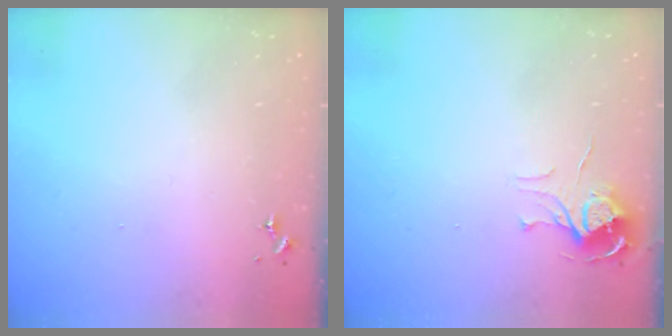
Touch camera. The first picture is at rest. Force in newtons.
{"total": 7.0, "press": 7.0, "slide": 0.6}